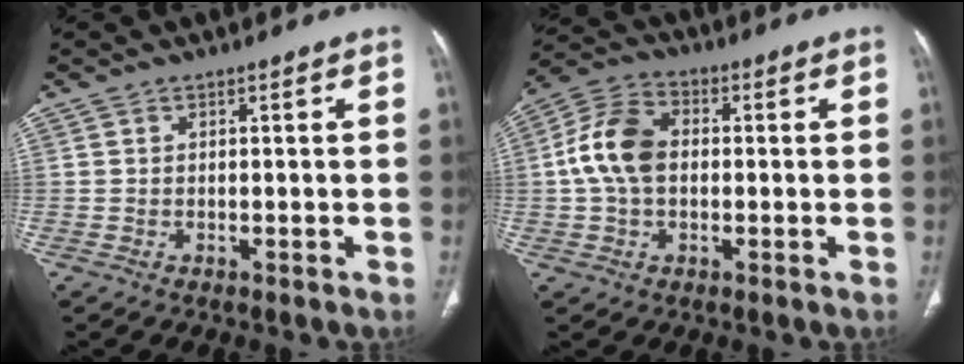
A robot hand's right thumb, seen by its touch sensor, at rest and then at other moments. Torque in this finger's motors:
{"motor_torque": [-0.02, 0.09, 0.79, -0.74, 0.28]}